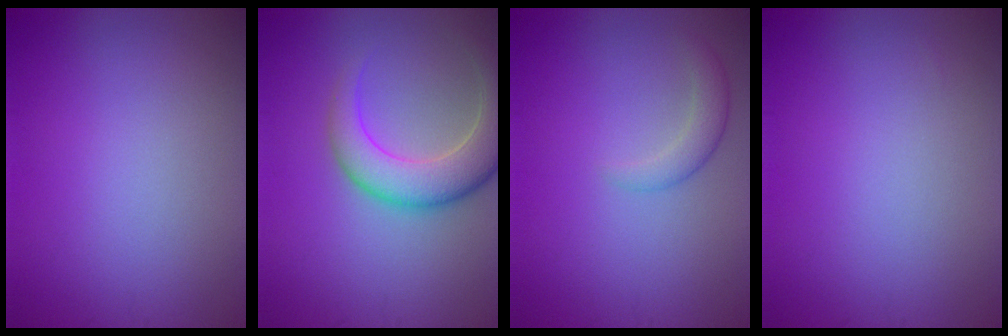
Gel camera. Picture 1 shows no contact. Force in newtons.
{"total": 5.7, "press": 5.6, "slide": 0.5}
{"total": 1.8, "press": 1.8, "slide": 0.0}
{"total": 0.0}